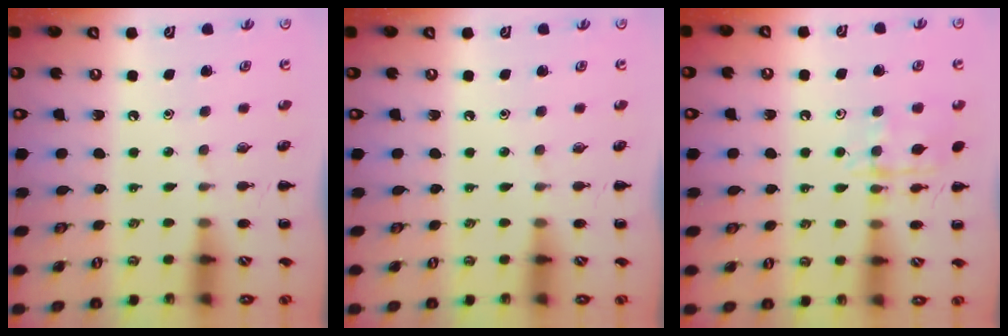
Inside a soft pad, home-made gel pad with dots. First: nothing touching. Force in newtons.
{"total": 0.0}
{"total": 11.1, "press": 11.1, "slide": 0.6}